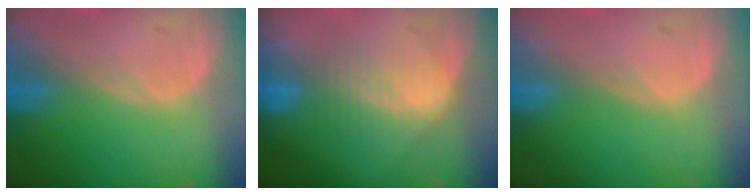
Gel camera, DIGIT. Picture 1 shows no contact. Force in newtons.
{"total": 7.3, "press": 6.2, "slide": 3.8}
{"total": 0.0}